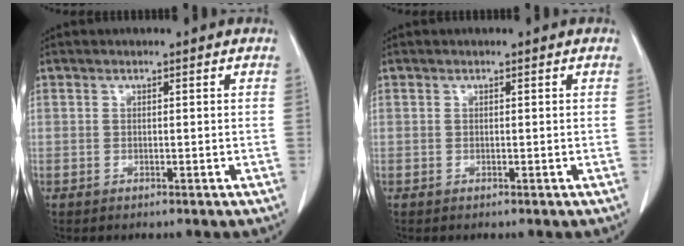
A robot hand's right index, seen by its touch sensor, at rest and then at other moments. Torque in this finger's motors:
{"motor_torque": [0.00, 0.00, 0.01, 0.00]}